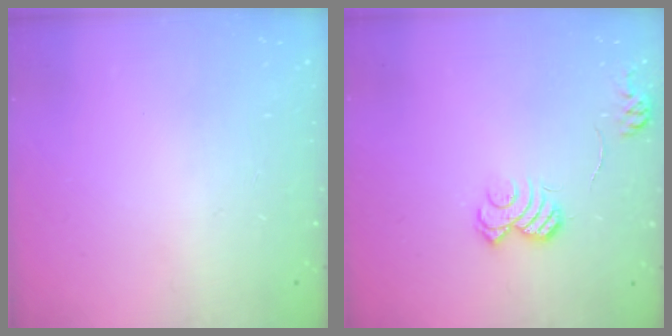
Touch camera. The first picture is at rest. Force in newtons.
{"total": 9.8, "press": 9.7, "slide": 0.7}